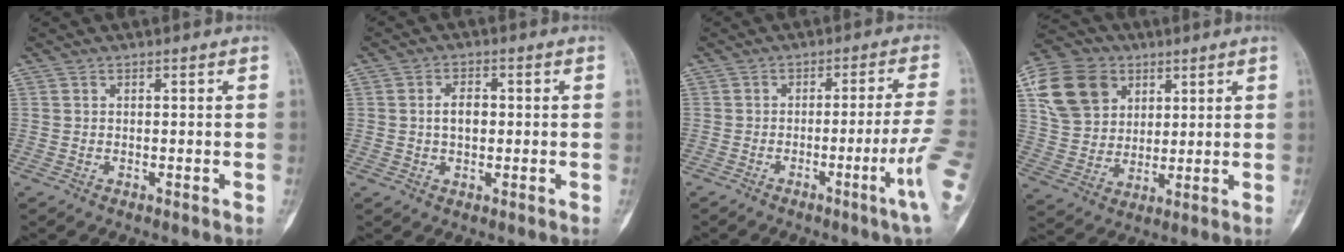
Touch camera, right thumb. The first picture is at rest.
{"total": 3.9, "force": [0.2, 2.4, 3.1], "torque": [-0.050, 0.006, 0.001]}
{"total": 10.1, "force": [-3.5, -1.2, 9.4], "torque": [-0.133, 0.010, -0.052]}
{"total": 15.1, "force": [5.9, 11.9, 7.2], "torque": [-0.118, -0.003, 0.107]}